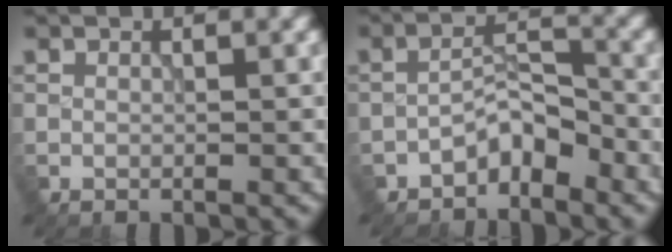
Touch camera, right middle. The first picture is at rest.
{"total": 2.9, "force": [-2.2, 1.1, 1.5], "torque": [-0.018, 0.019, -0.044]}